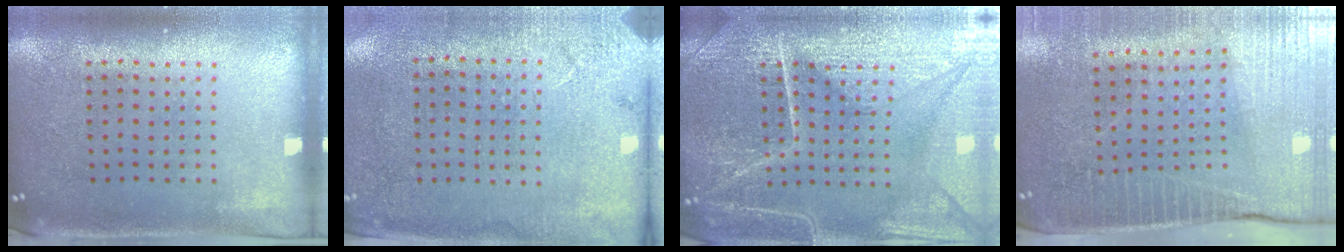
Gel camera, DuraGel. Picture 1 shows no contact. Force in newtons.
{"total": 2.7, "press": 2.2, "slide": 1.5}
{"total": 7.0, "press": 7.0, "slide": 0.8}
{"total": 3.6, "press": 3.3, "slide": 1.5}